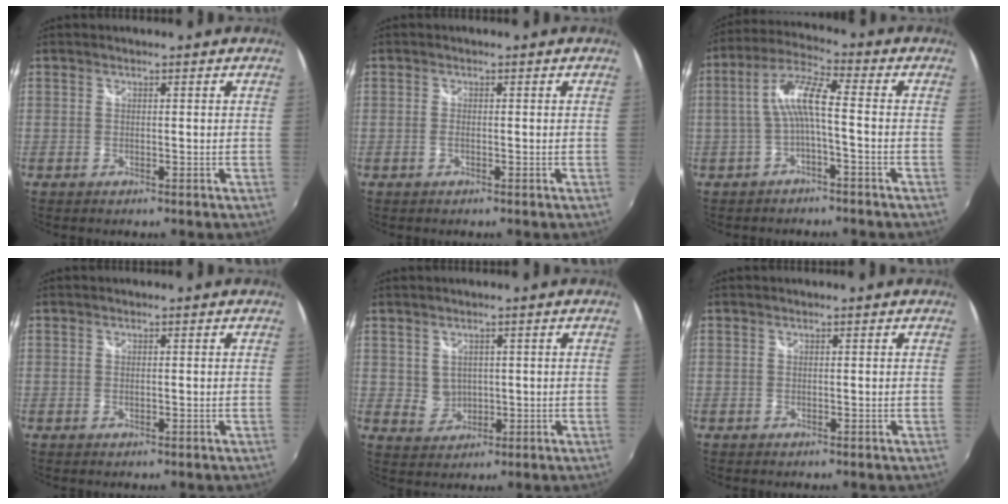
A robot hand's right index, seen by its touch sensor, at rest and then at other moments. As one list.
[{"total": 1.0, "force": [-0.3, 0.5, 0.8], "torque": [-0.019, 0.000, -0.007]}, {"total": 7.4, "force": [-1.4, 1.1, 7.2], "torque": [-0.164, 0.017, -0.024]}, {"total": 0.6, "force": [-0.1, 0.3, 0.5], "torque": [-0.012, 0.000, -0.002]}, {"total": 3.5, "force": [0.8, 3.2, 1.0], "torque": [-0.019, 0.004, 0.023]}, {"total": 0.0}]